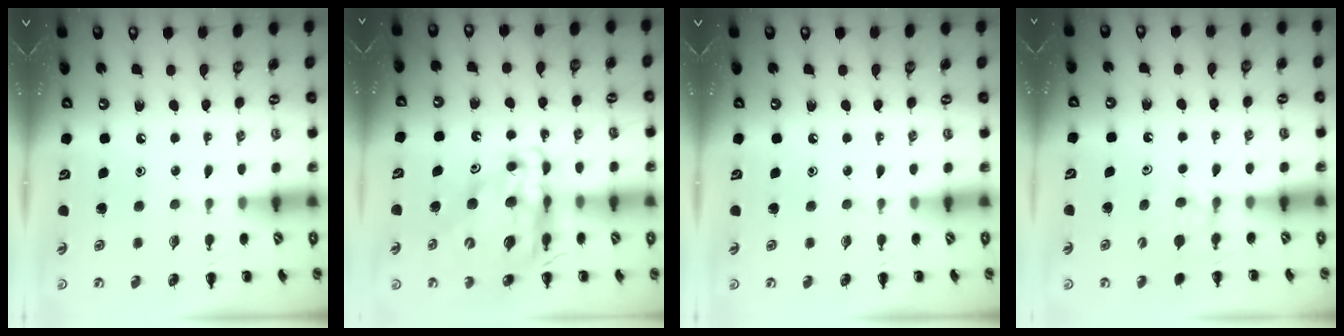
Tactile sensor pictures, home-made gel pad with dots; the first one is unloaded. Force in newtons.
{"total": 15.0, "press": 14.4, "slide": 4.0}
{"total": 0.0}
{"total": 4.9, "press": 4.7, "slide": 1.4}